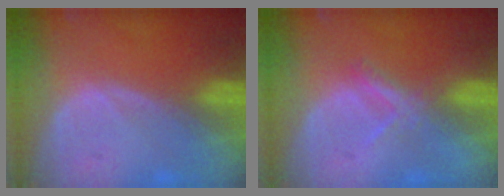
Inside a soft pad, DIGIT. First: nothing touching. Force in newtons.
{"total": 3.1, "press": 2.9, "slide": 0.9}